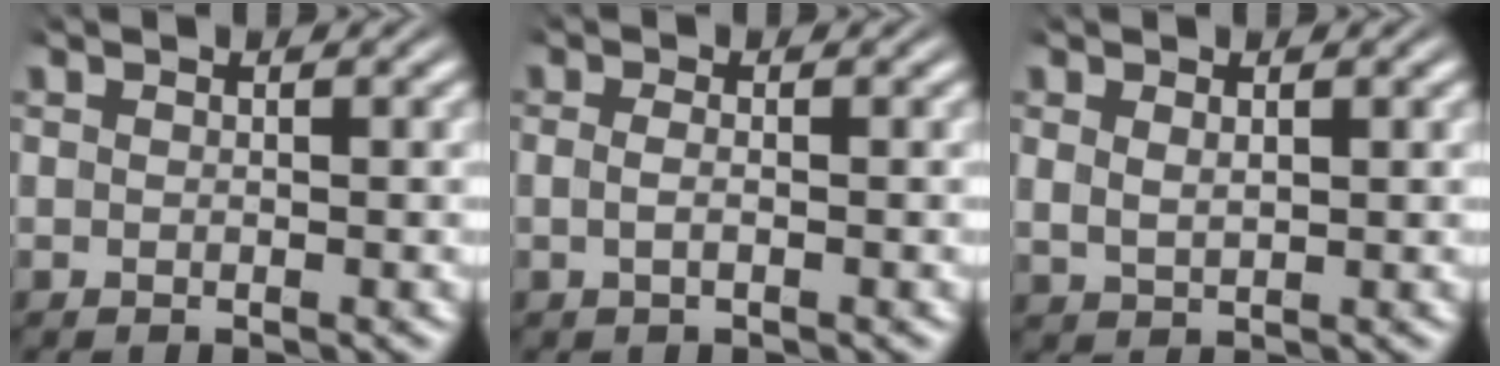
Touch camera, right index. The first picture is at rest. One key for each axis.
{"total": 1.2, "fx": -0.4, "fy": 0.2, "fz": 1.1, "tx": -0.030, "ty": -0.009, "tz": -0.003}
{"total": 1.5, "fx": 0.7, "fy": 0.9, "fz": 0.9, "tx": -0.026, "ty": -0.010, "tz": 0.027}